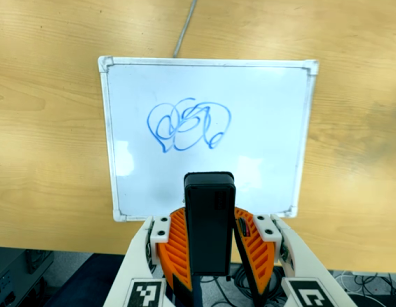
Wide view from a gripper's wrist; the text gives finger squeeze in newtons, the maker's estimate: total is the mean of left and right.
{"total": 5.7, "left": 5.0, "right": 6.5}